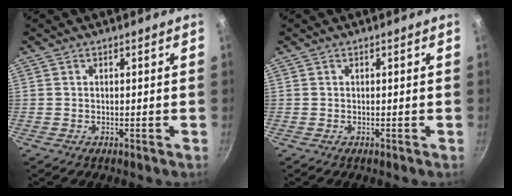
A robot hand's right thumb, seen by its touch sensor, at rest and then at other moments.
{"total": 0.0}